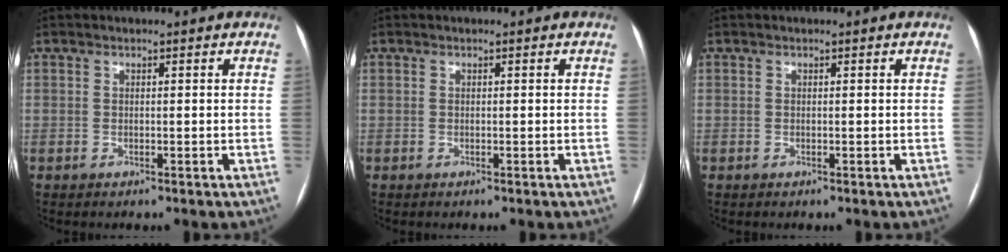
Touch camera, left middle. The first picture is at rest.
{"total": 0.0}
{"total": 0.0}